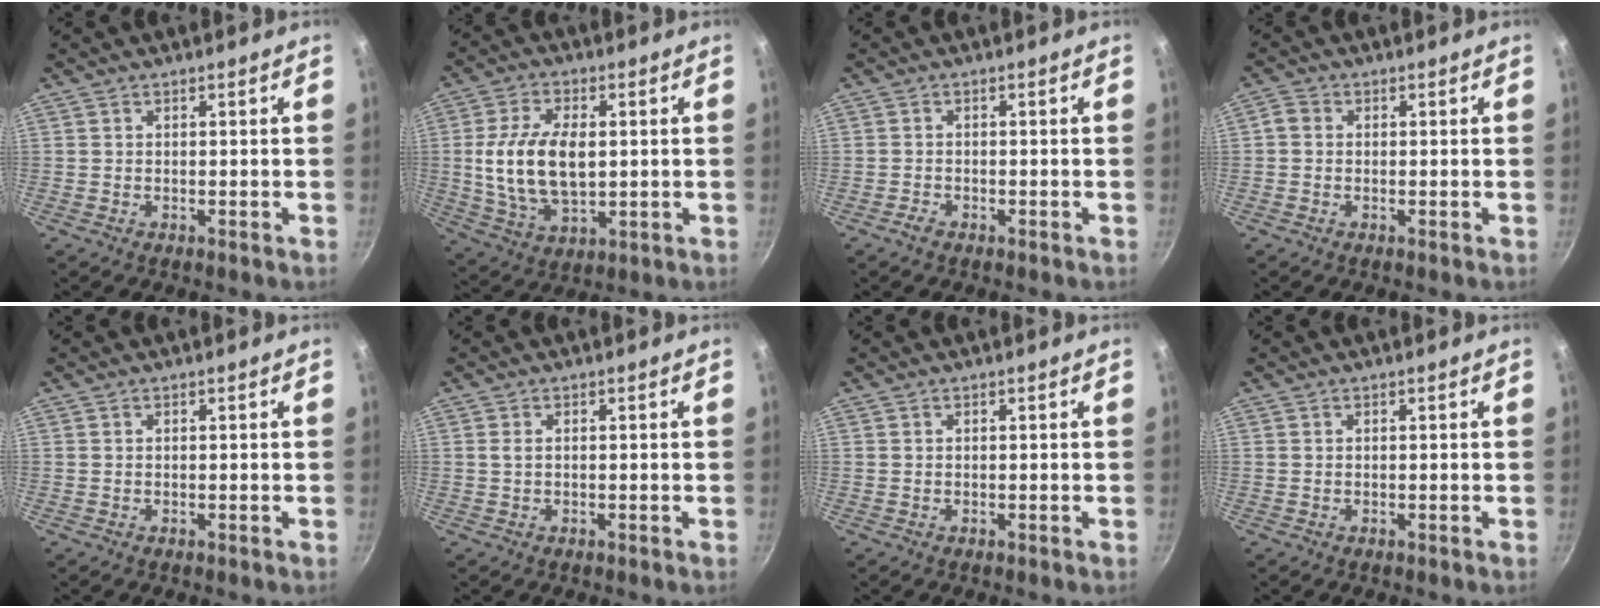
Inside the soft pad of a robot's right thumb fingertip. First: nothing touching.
{"total": 14.0, "force": [0.8, 7.8, 11.6], "torque": [-0.213, -0.002, 0.018]}
{"total": 1.6, "force": [-1.2, 0.8, 0.7], "torque": [-0.015, 0.010, -0.023]}
{"total": 2.0, "force": [-0.2, 1.7, 1.0], "torque": [-0.021, 0.008, -0.011]}
{"total": 0.0}
{"total": 0.8, "force": [0.0, 0.4, 0.7], "torque": [-0.015, 0.002, 0.001]}
{"total": 0.0}
{"total": 0.0}